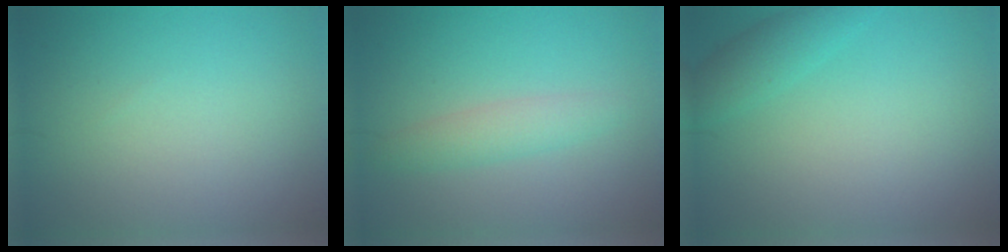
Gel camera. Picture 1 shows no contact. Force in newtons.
{"total": 2.1, "press": 2.1, "slide": 0.1}
{"total": 2.1, "press": 2.1, "slide": 0.2}